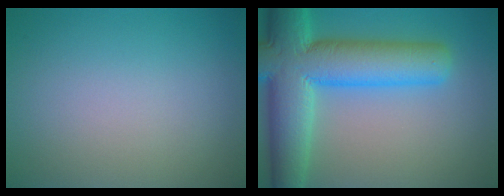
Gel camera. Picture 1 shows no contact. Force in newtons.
{"total": 11.8, "press": 11.8, "slide": 0.4}